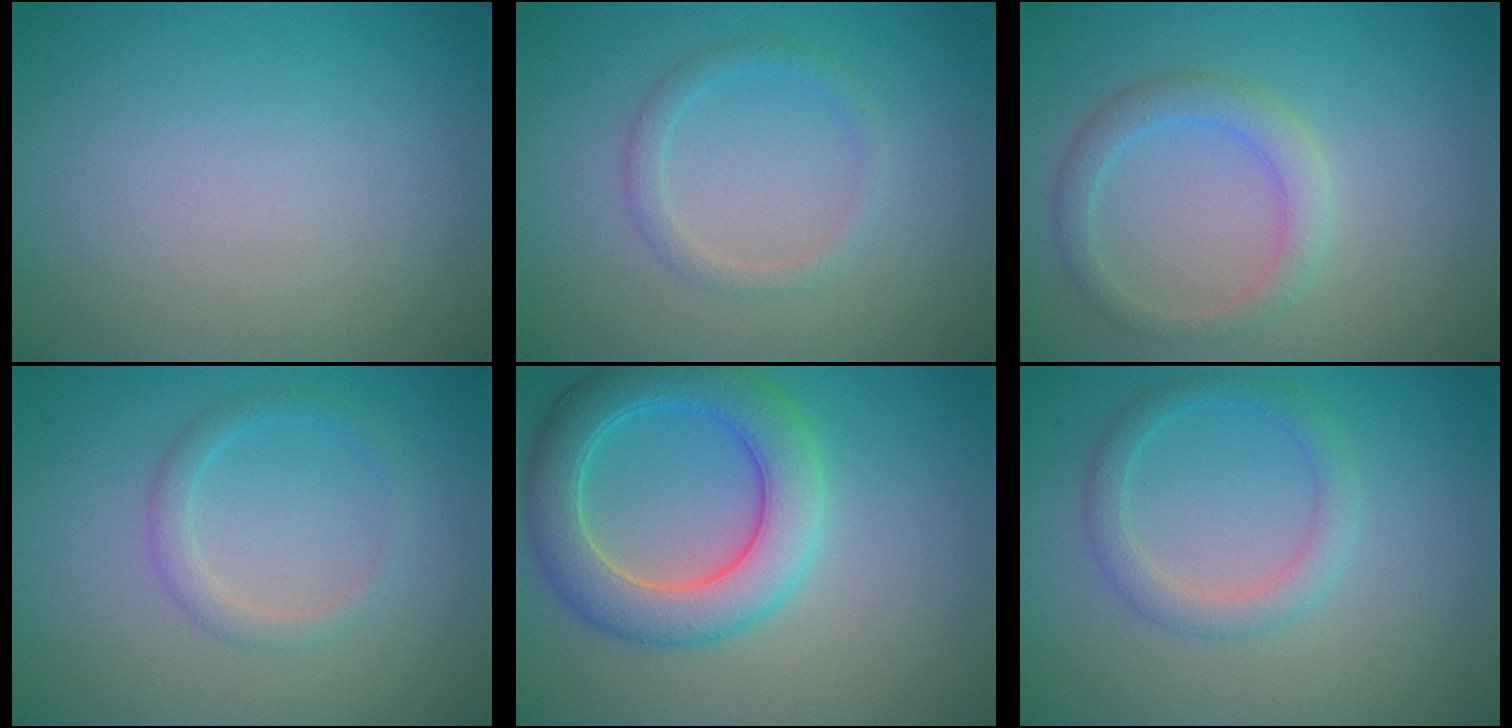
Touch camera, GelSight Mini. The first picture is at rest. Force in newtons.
{"total": 1.6, "press": 1.6, "slide": 0.0}
{"total": 2.7, "press": 2.7, "slide": 0.0}
{"total": 1.7, "press": 1.7, "slide": 0.1}
{"total": 6.4, "press": 6.4, "slide": 0.3}
{"total": 2.5, "press": 2.5, "slide": 0.1}